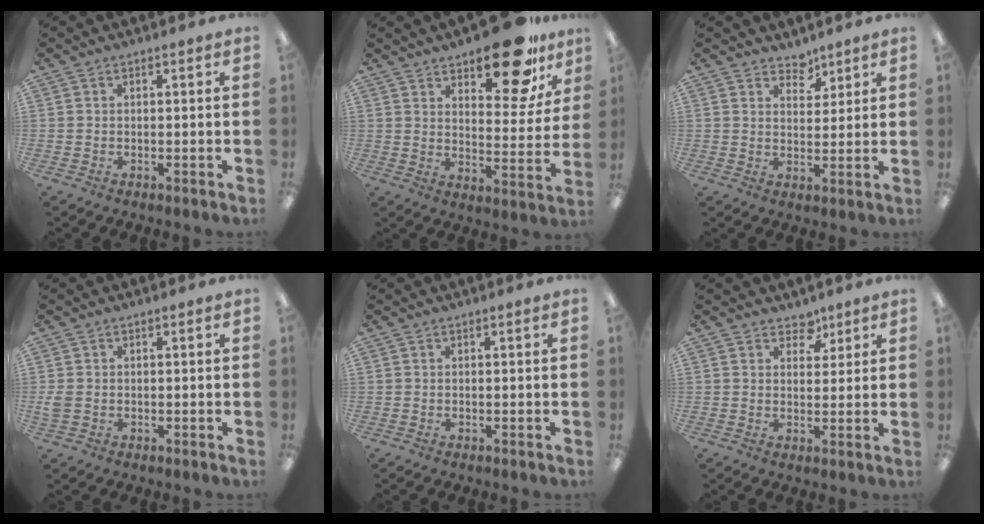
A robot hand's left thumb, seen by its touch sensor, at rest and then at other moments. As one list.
[{"total": 16.5, "force": [11.9, 6.5, 9.4], "torque": [-0.121, -0.071, 0.196]}, {"total": 4.6, "force": [3.9, 2.3, 0.4], "torque": [0.004, -0.027, 0.070]}, {"total": 2.5, "force": [-0.2, 2.0, 1.5], "torque": [-0.026, 0.006, -0.003]}, {"total": 0.0}, {"total": 4.7, "force": [3.3, 2.9, 1.3], "torque": [-0.003, -0.019, 0.056]}]